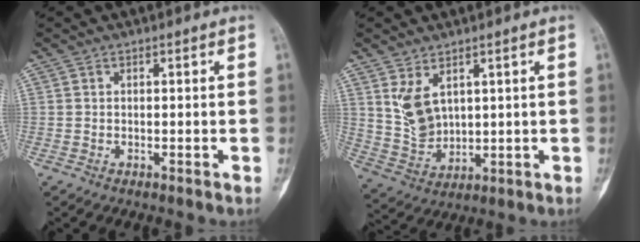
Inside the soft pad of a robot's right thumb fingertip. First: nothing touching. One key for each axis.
{"total": 7.3, "fx": 3.0, "fy": 4.5, "fz": 5.0, "tx": -0.084, "ty": -0.019, "tz": 0.076}